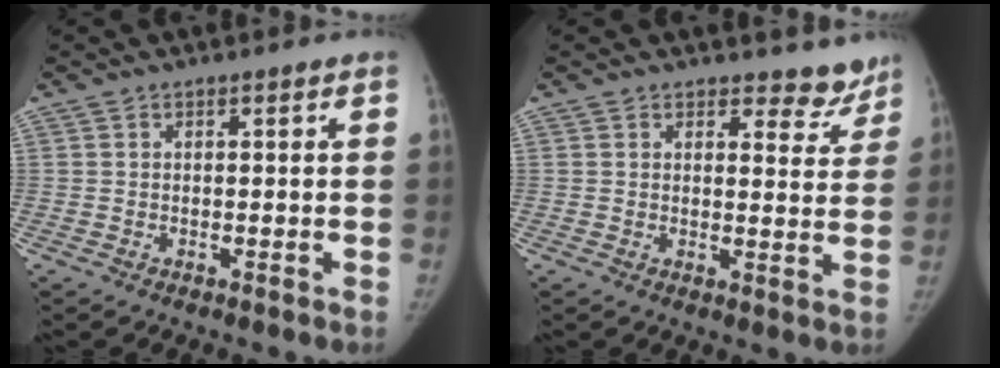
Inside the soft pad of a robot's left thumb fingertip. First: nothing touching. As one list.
[{"total": 5.5, "force": [4.8, 2.6, 0.6], "torque": [0.029, -0.036, 0.047]}]